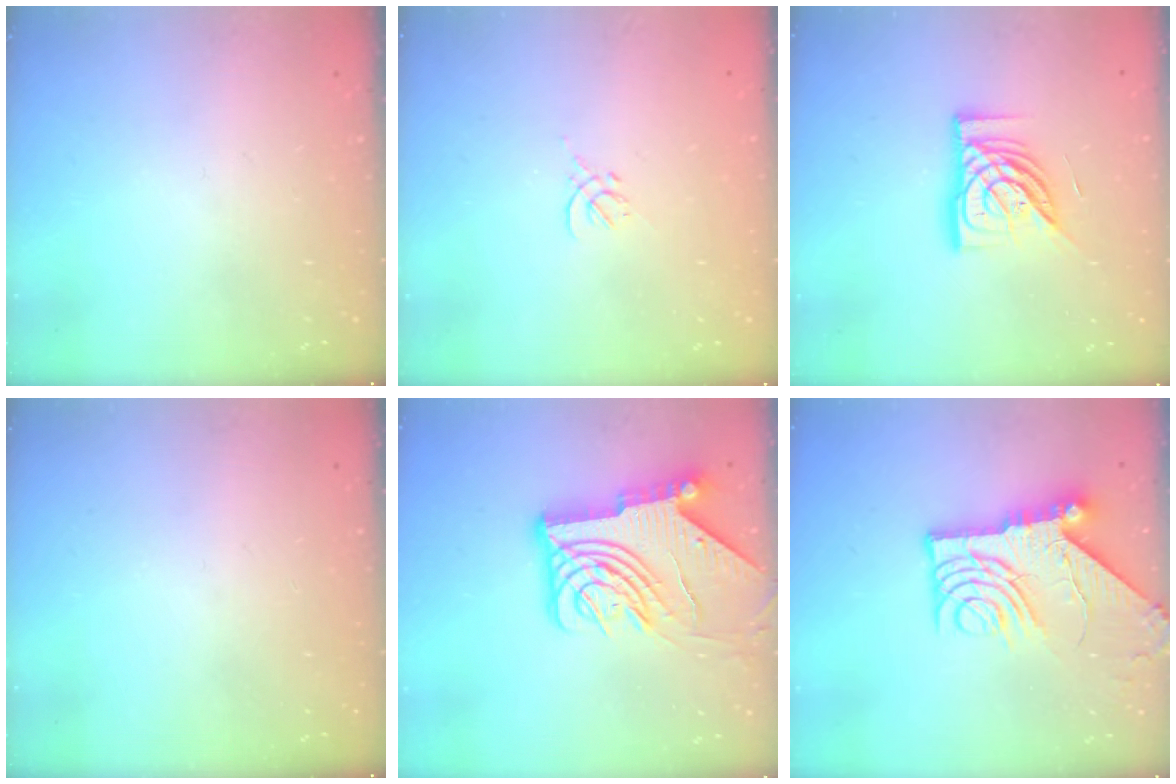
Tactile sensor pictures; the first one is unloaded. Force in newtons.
{"total": 0.0}
{"total": 14.5, "press": 14.5, "slide": 1.0}
{"total": 0.0}
{"total": 16.2, "press": 16.1, "slide": 2.0}
{"total": 12.6, "press": 12.6, "slide": 1.5}